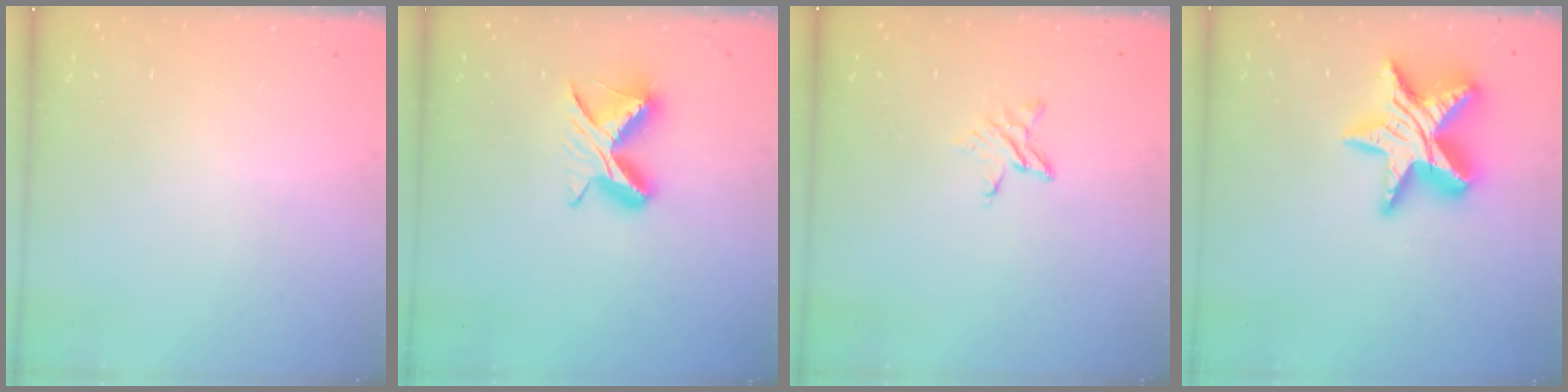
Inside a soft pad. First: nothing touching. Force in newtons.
{"total": 8.6, "press": 8.5, "slide": 1.3}
{"total": 4.2, "press": 4.2, "slide": 0.4}
{"total": 17.2, "press": 17.2, "slide": 1.2}